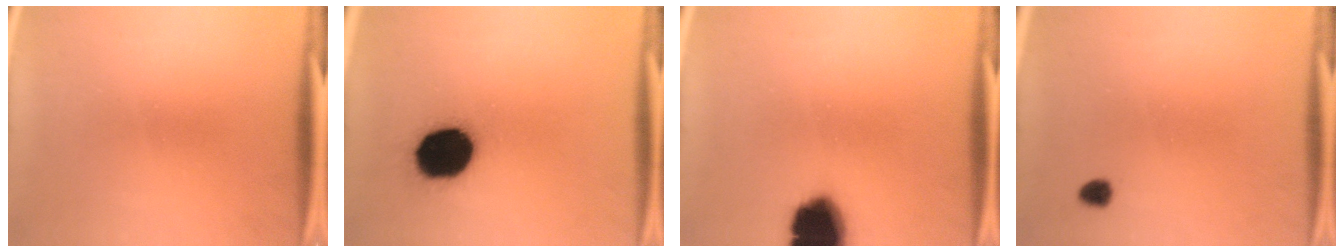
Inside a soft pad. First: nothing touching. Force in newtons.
{"total": 16.9}
{"total": 12.6}
{"total": 1.7}